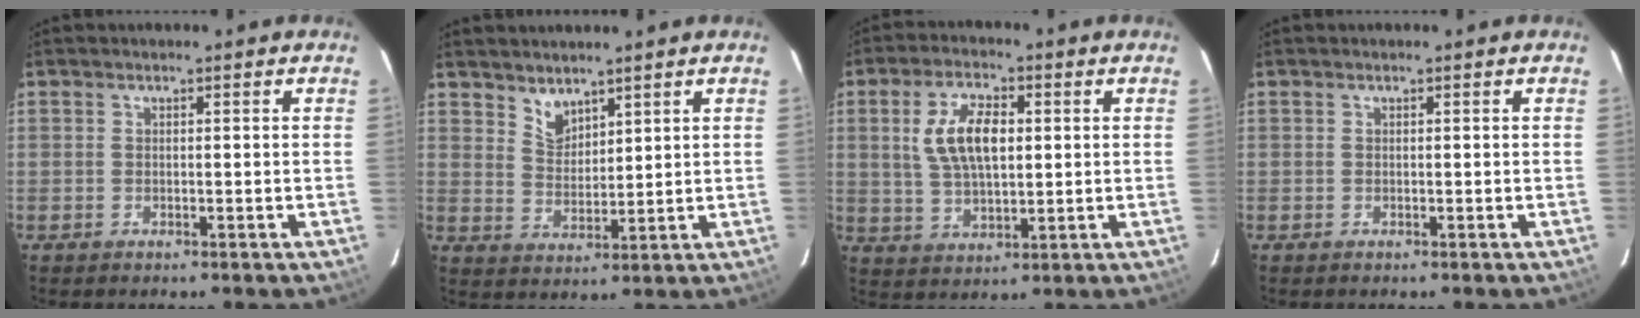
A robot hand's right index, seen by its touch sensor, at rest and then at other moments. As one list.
[{"total": 4.5, "force": [3.8, 2.1, 1.2], "torque": [-0.015, -0.001, 0.073]}, {"total": 10.0, "force": [1.9, 4.8, 8.5], "torque": [-0.167, 0.010, 0.041]}, {"total": 0.0}]